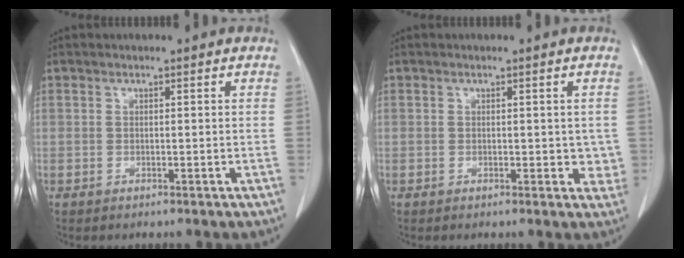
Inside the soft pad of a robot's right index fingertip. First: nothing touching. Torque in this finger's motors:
{"motor_torque": [-0.19, 0.20, 0.00, 0.02]}